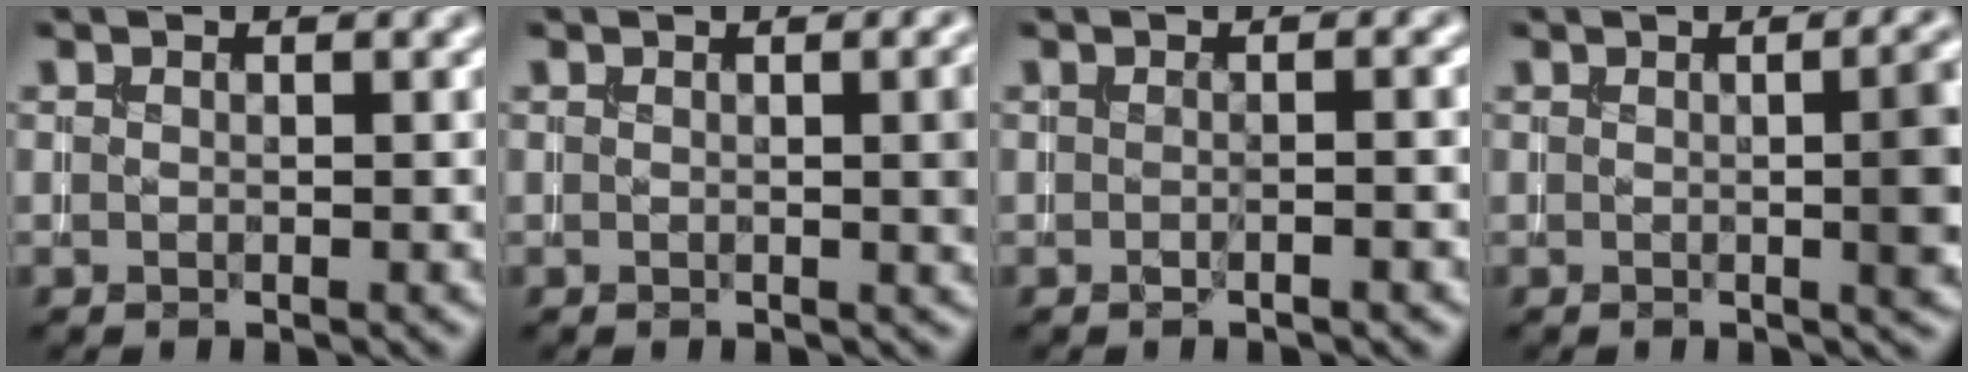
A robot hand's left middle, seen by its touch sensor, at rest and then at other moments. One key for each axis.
{"total": 2.5, "fx": 0.3, "fy": 0.5, "fz": 2.5, "tx": -0.025, "ty": 0.003, "tz": 0.001}
{"total": 1.1, "fx": -0.3, "fy": 0.2, "fz": 1.0, "tx": -0.004, "ty": -0.003, "tz": -0.006}
{"total": 4.8, "fx": 0.1, "fy": 1.3, "fz": 4.6, "tx": -0.037, "ty": 0.009, "tz": 0.001}